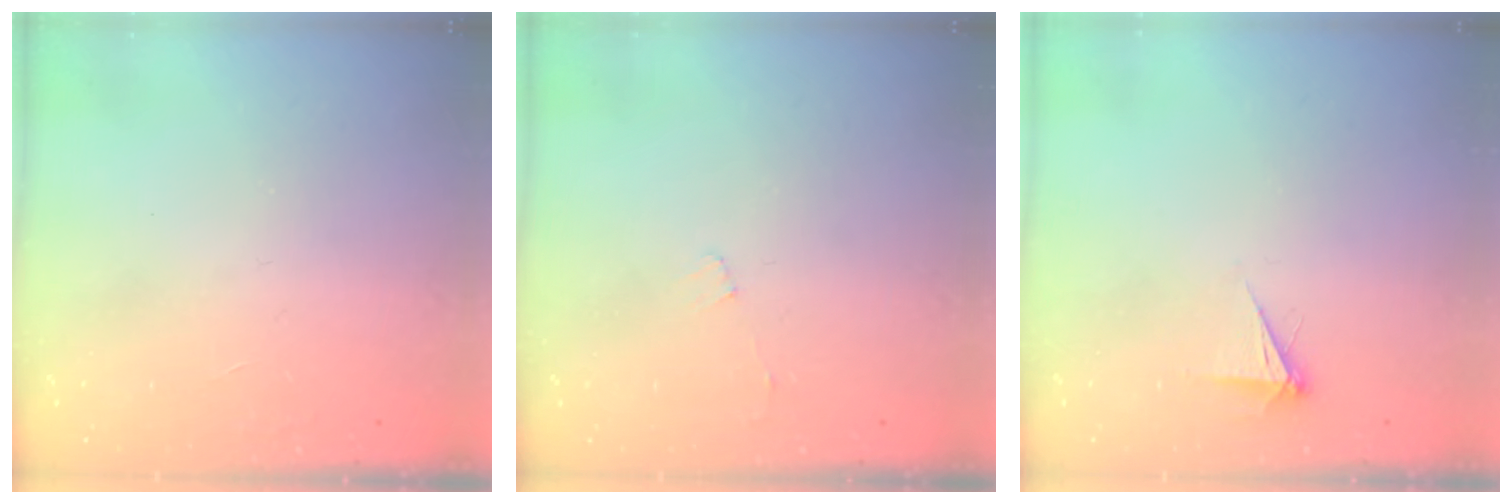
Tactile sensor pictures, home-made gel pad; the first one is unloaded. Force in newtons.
{"total": 3.2, "press": 3.2, "slide": 0.3}
{"total": 4.0, "press": 4.0, "slide": 0.5}